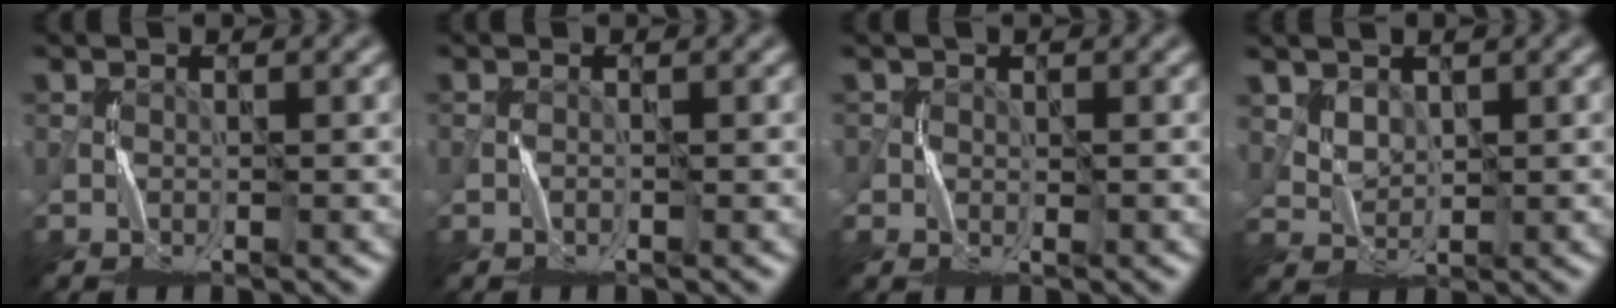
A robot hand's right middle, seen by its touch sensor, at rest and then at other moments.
{"total": 0.0}
{"total": 1.0, "force": [0.0, 0.9, 0.5], "torque": [-0.005, -0.003, -0.001]}
{"total": 2.2, "force": [1.7, 1.3, 0.6], "torque": [-0.016, -0.006, 0.037]}